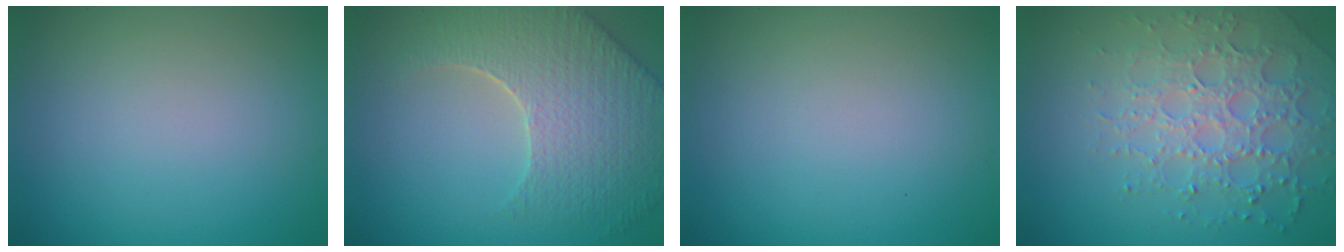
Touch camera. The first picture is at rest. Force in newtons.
{"total": 7.5, "press": 5.7, "slide": 4.9}
{"total": 0.0}
{"total": 4.6, "press": 4.4, "slide": 1.2}